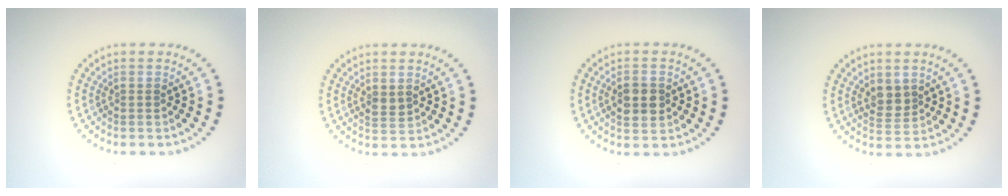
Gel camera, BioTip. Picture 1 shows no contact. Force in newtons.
{"total": 1.2, "press": 1.2, "slide": 0.3}
{"total": 3.2, "press": 3.2, "slide": 0.0}
{"total": 2.2, "press": 2.0, "slide": 0.9}